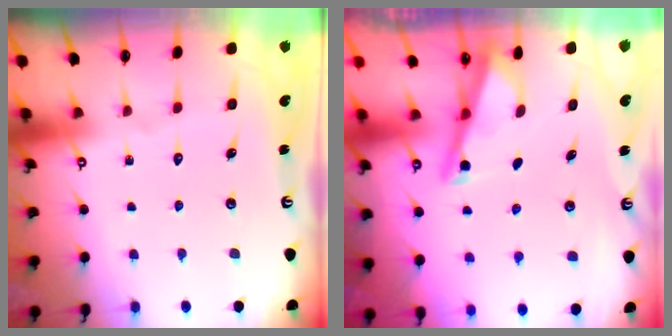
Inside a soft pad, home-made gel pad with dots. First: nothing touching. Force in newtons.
{"total": 2.9, "press": 2.9, "slide": 0.2}